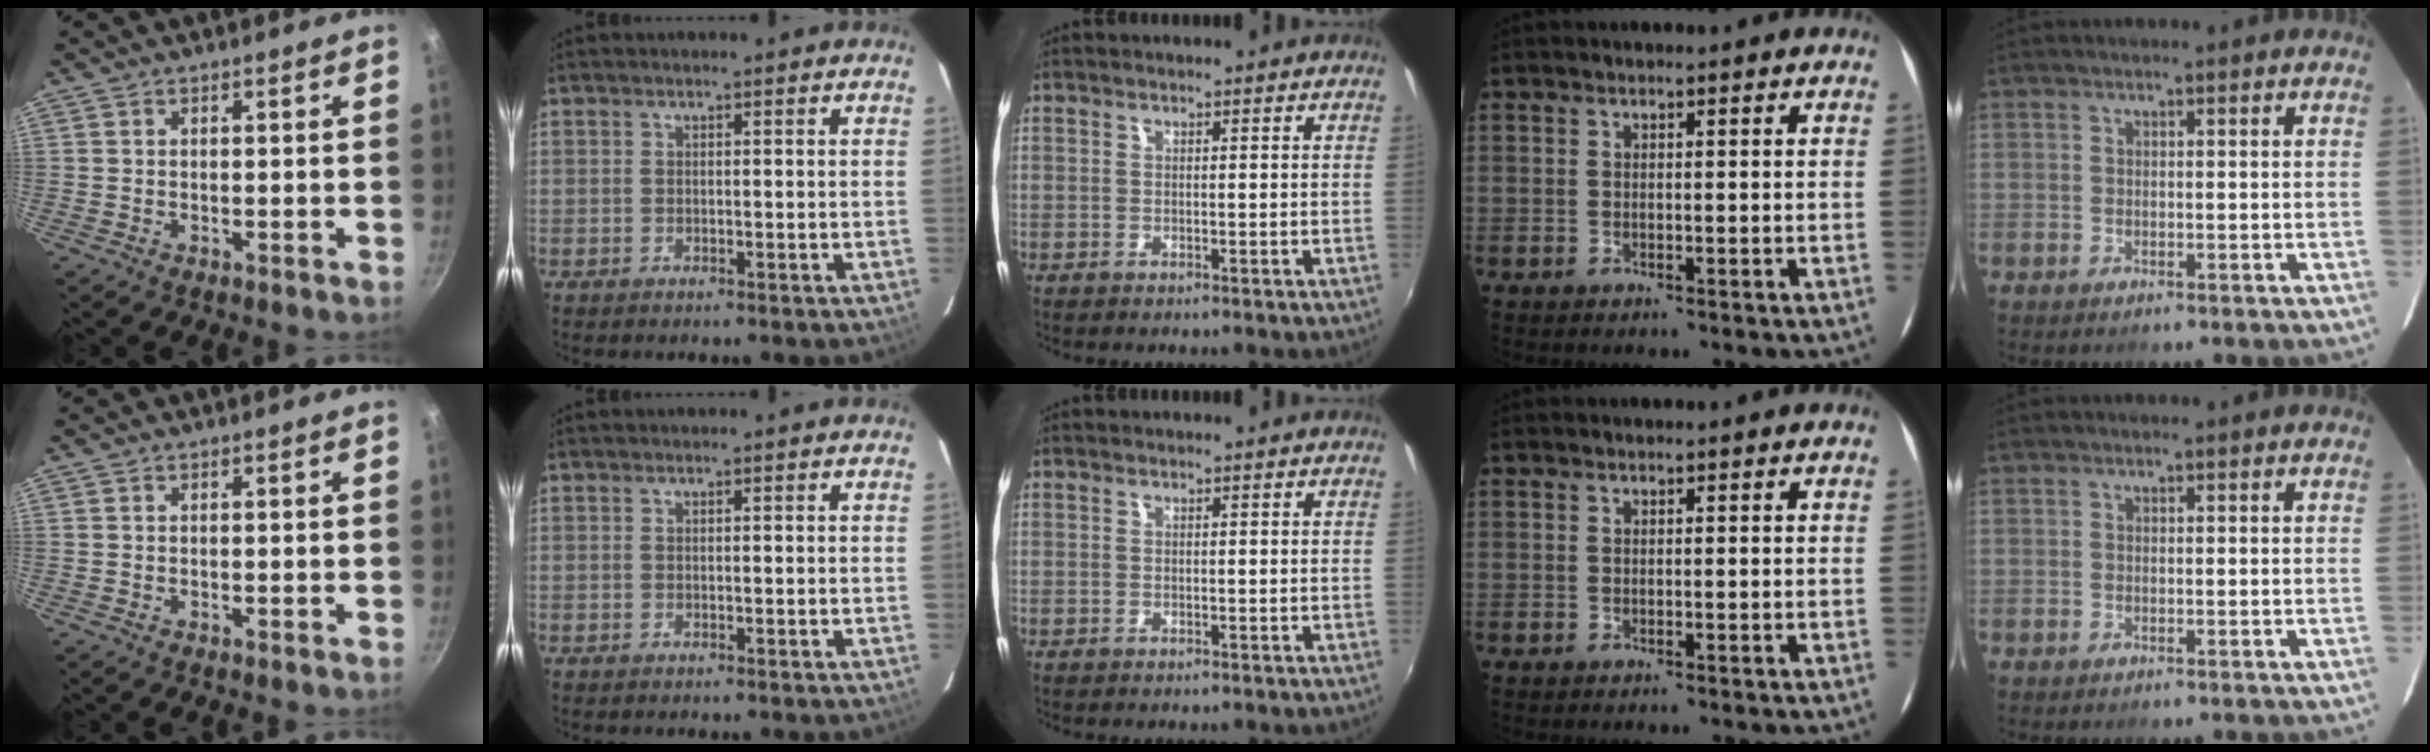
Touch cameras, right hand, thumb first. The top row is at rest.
{}